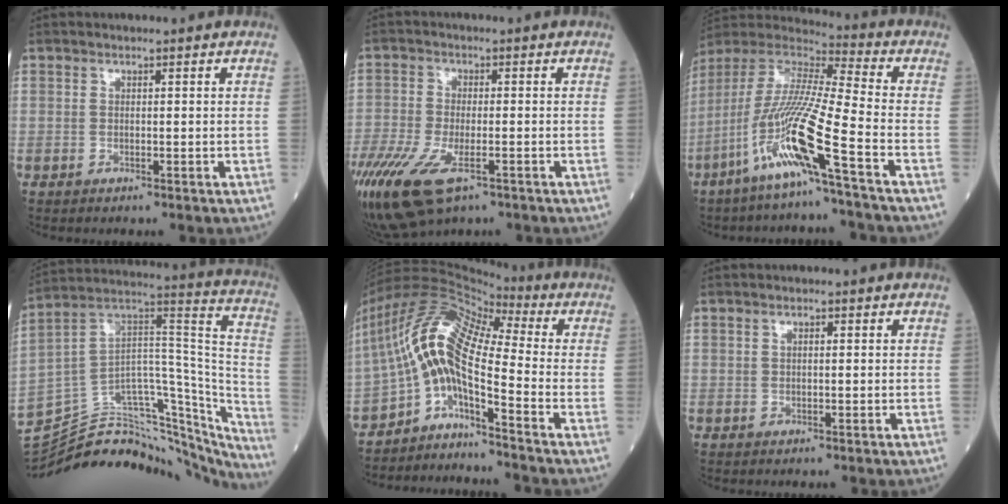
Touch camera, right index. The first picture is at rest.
{"total": 15.0, "force": [-8.5, 6.1, 10.9], "torque": [-0.258, -0.038, -0.146]}
{"total": 16.0, "force": [-7.4, -0.9, 14.1], "torque": [-0.299, -0.025, -0.154]}
{"total": 37.3, "force": [-33.5, 9.7, 13.1], "torque": [-0.162, 0.036, -0.447]}
{"total": 12.1, "force": [-4.3, 2.7, 11.0], "torque": [-0.223, 0.040, -0.083]}
{"total": 0.9, "force": [0.3, 0.3, 0.8], "torque": [-0.015, 0.003, 0.004]}